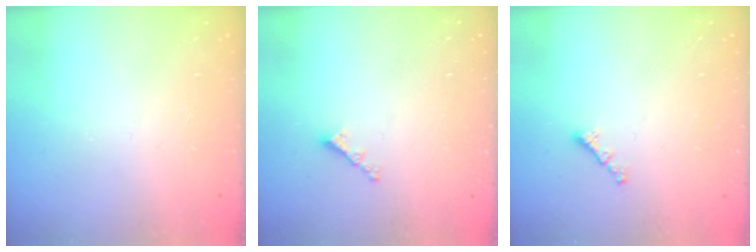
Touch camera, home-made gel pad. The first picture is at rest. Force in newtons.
{"total": 2.9, "press": 2.9, "slide": 0.5}
{"total": 0.6, "press": 0.5, "slide": 0.4}